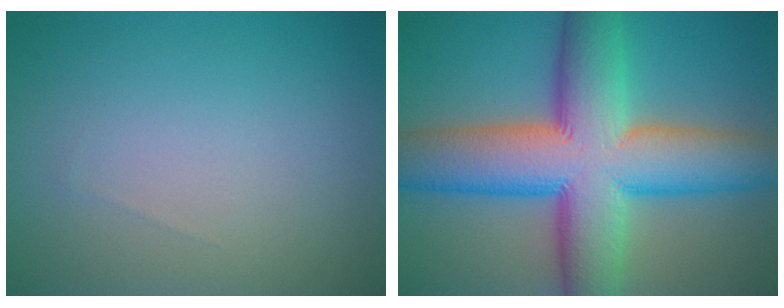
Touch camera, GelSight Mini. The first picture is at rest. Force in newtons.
{"total": 14.1, "press": 14.1, "slide": 0.5}